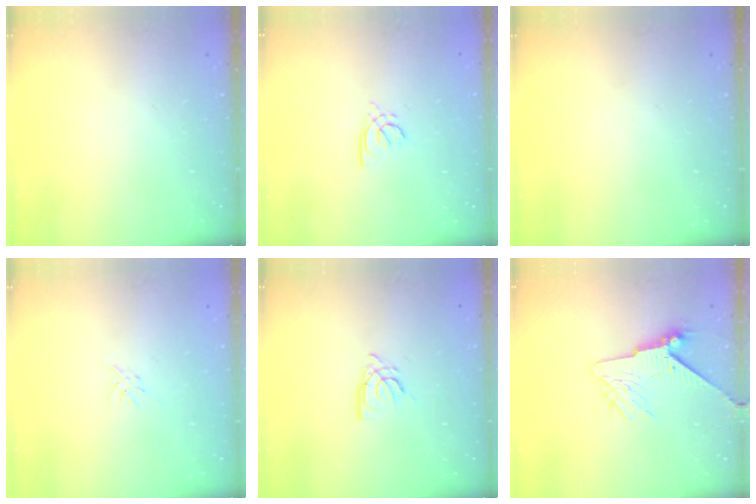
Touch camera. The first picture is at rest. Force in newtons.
{"total": 2.4, "press": 2.4, "slide": 0.6}
{"total": 0.0}
{"total": 0.0}
{"total": 4.7, "press": 4.7, "slide": 0.3}
{"total": 7.3, "press": 7.2, "slide": 1.1}